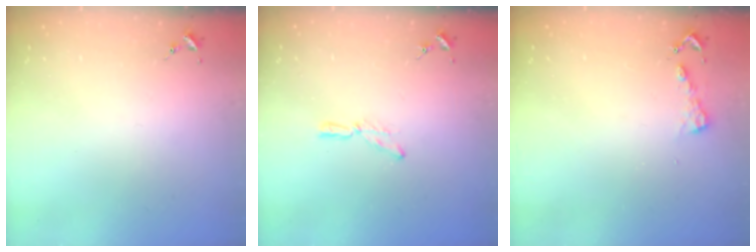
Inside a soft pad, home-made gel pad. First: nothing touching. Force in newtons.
{"total": 6.4, "press": 6.4, "slide": 0.3}
{"total": 4.6, "press": 4.6, "slide": 0.4}